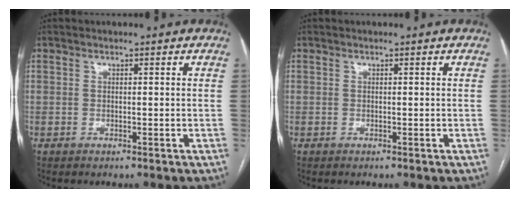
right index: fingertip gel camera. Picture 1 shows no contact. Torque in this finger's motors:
{"motor_torque": [0.00, 0.00, 0.00, 0.00]}